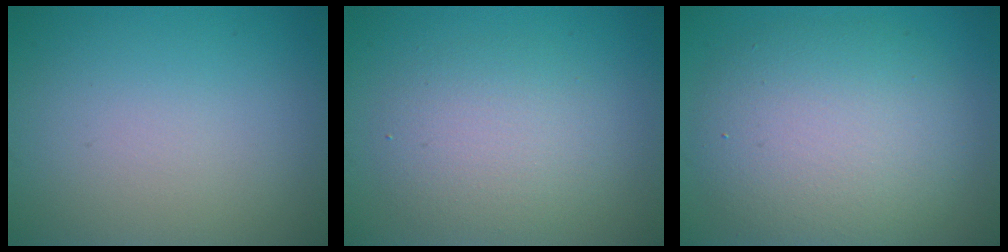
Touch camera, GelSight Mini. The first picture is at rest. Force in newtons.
{"total": 3.8, "press": 3.8, "slide": 0.1}
{"total": 7.8, "press": 7.7, "slide": 0.9}